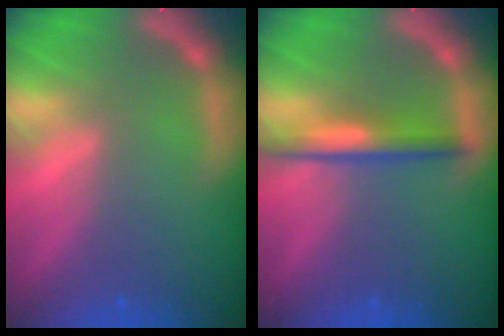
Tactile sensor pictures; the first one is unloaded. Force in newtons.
{"total": 3.5}